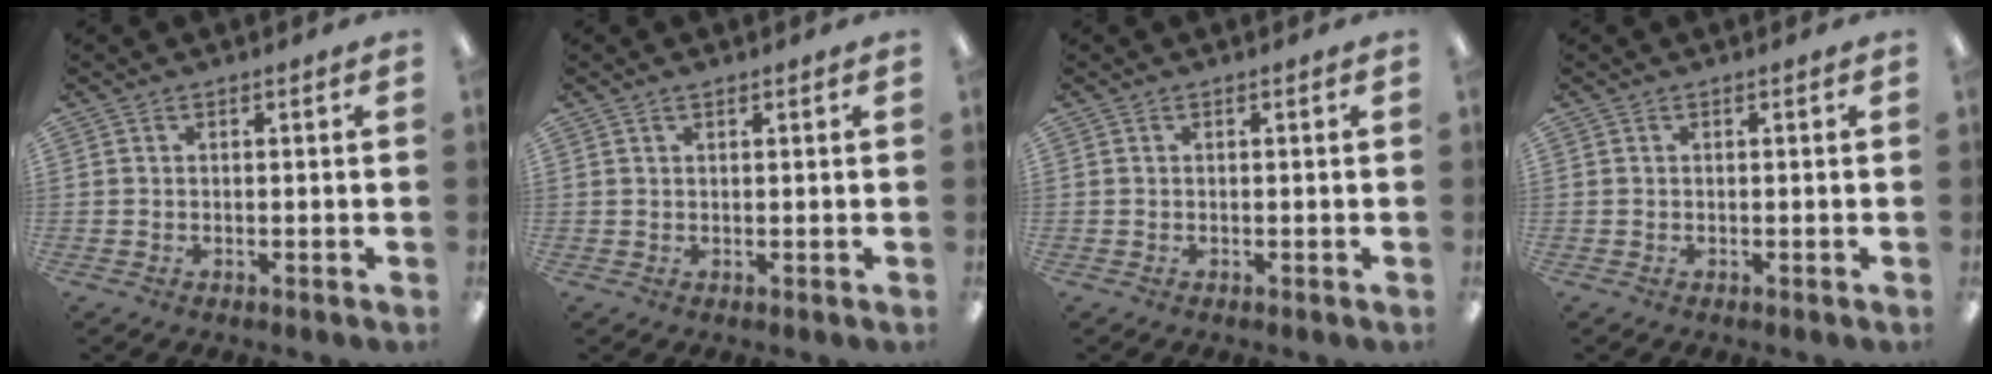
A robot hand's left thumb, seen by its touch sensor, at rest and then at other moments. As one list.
[{"total": 1.1, "force": [0.8, 0.4, 0.6], "torque": [-0.013, 0.001, 0.014]}, {"total": 0.0}, {"total": 0.0}]